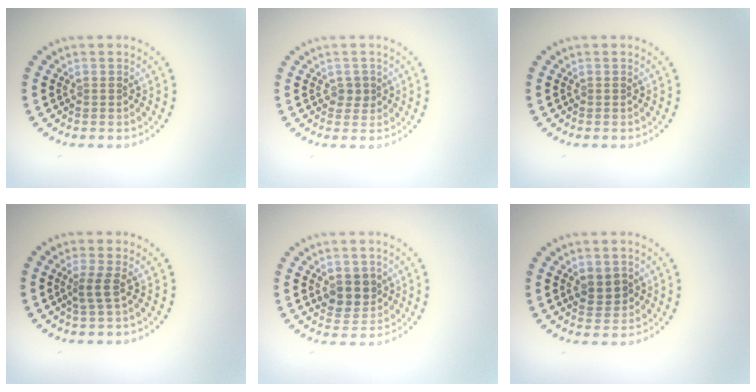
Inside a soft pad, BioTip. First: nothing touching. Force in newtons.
{"total": 1.1, "press": 1.0, "slide": 0.4}
{"total": 0.0}
{"total": 1.9, "press": 1.4, "slide": 1.4}
{"total": 3.0, "press": 2.8, "slide": 1.1}
{"total": 1.8, "press": 1.7, "slide": 0.5}